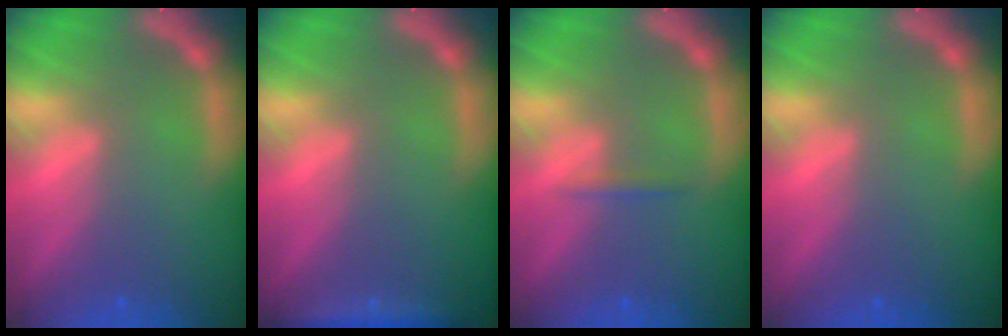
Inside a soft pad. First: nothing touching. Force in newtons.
{"total": 2.4}
{"total": 0.9}
{"total": 0.0}